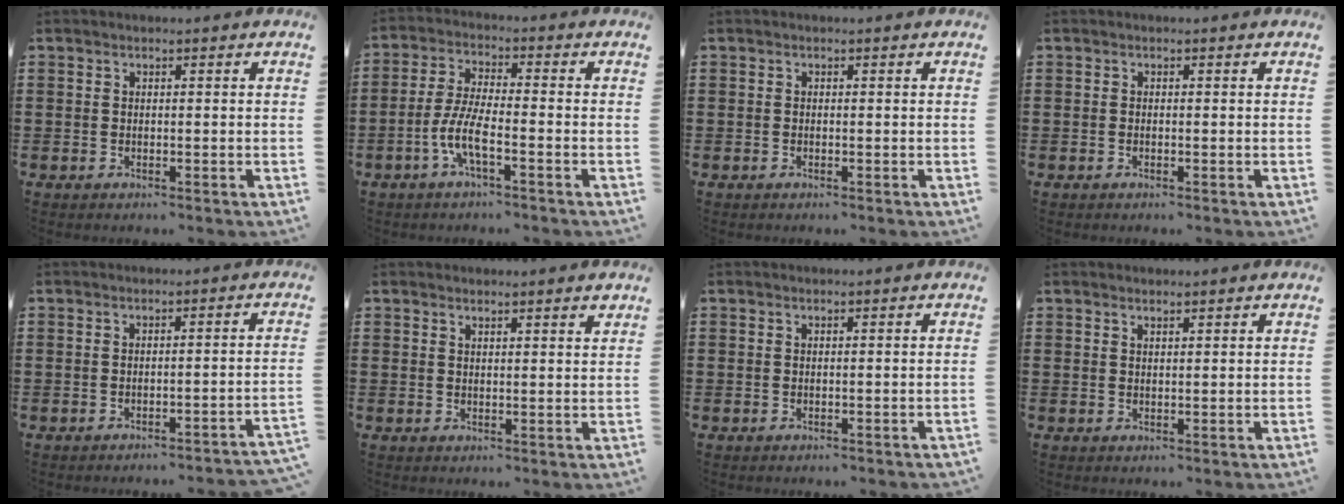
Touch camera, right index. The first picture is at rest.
{"total": 6.0, "force": [-2.8, 1.1, 5.1], "torque": [-0.130, -0.013, -0.062]}
{"total": 0.0}
{"total": 0.0}
{"total": 1.7, "force": [-1.6, -0.3, 0.5], "torque": [-0.013, -0.002, -0.033]}
{"total": 1.8, "force": [1.7, 0.1, 0.5], "torque": [-0.004, -0.001, 0.031]}
{"total": 0.0}
{"total": 1.0, "force": [0.9, 0.2, 0.2], "torque": [-0.004, 0.000, 0.018]}